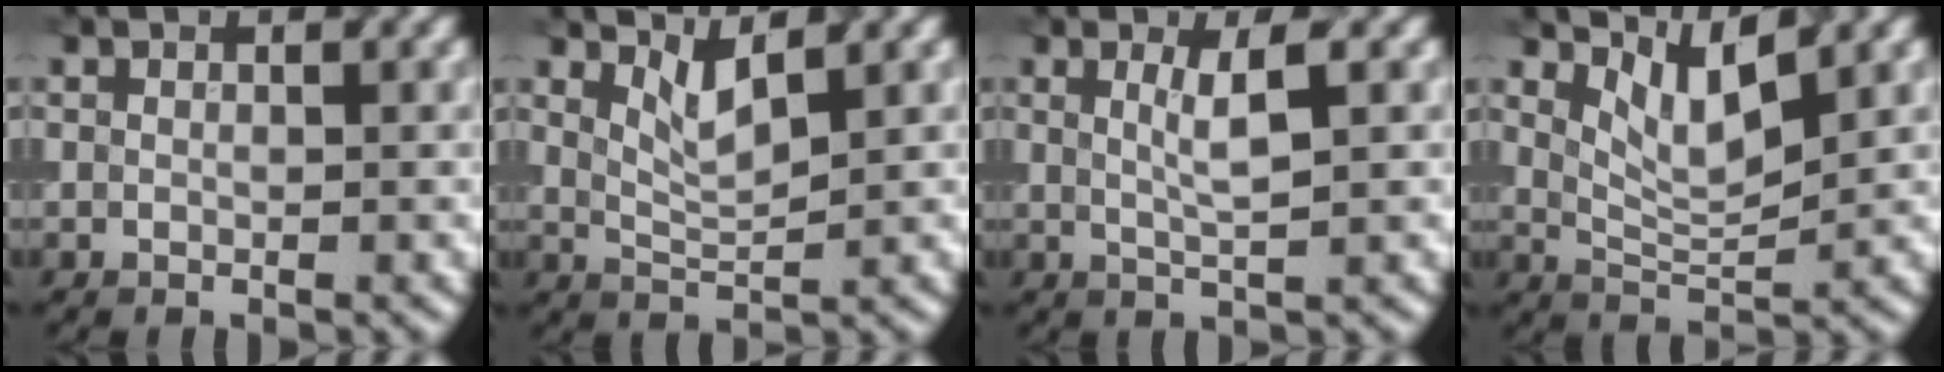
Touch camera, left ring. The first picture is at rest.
{"total": 2.3, "force": [1.6, 0.4, 1.6], "torque": [-0.035, -0.009, 0.037]}
{"total": 2.7, "force": [0.8, 0.6, 2.6], "torque": [-0.040, -0.002, 0.012]}
{"total": 3.6, "force": [2.3, 0.9, 2.6], "torque": [-0.057, -0.007, 0.047]}